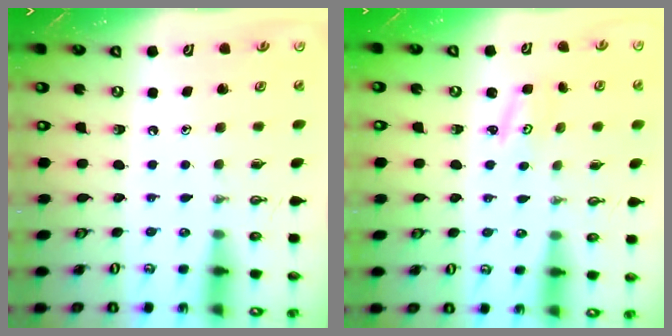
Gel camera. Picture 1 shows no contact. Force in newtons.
{"total": 1.7, "press": 1.7, "slide": 0.2}